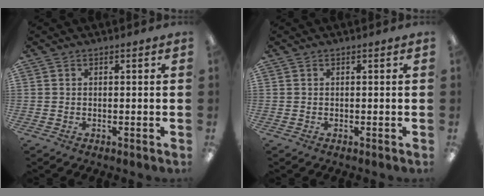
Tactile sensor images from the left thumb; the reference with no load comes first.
{"total": 0.0}